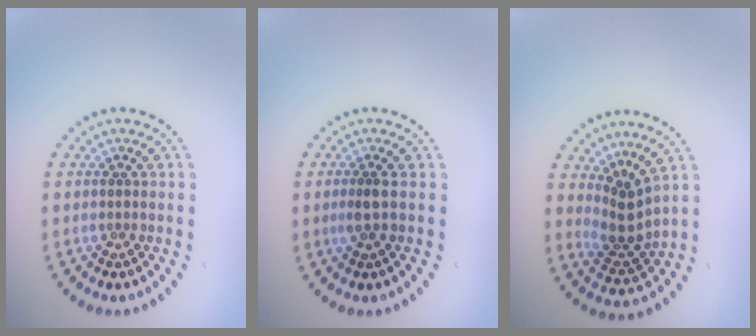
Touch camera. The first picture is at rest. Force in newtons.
{"total": 1.6, "press": 1.3, "slide": 0.9}
{"total": 3.0, "press": 1.9, "slide": 2.3}